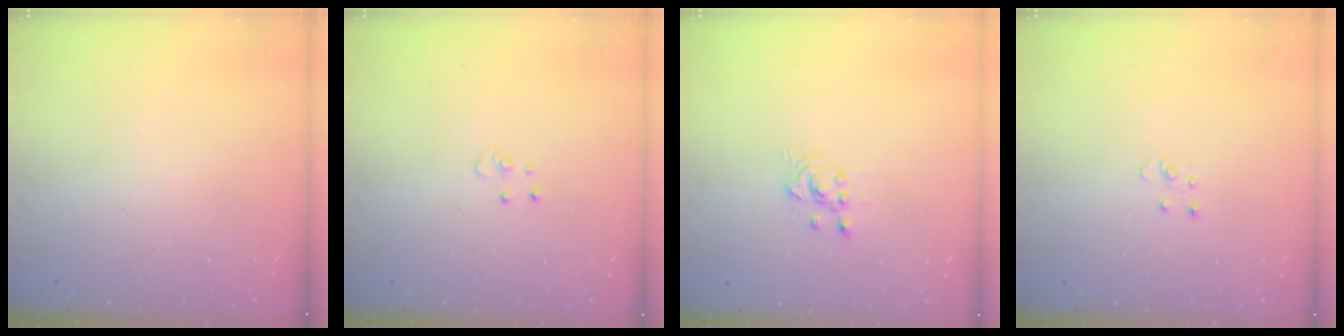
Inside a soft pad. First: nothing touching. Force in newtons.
{"total": 3.4, "press": 3.4, "slide": 0.3}
{"total": 2.5, "press": 2.5, "slide": 0.3}
{"total": 3.4, "press": 3.4, "slide": 0.1}